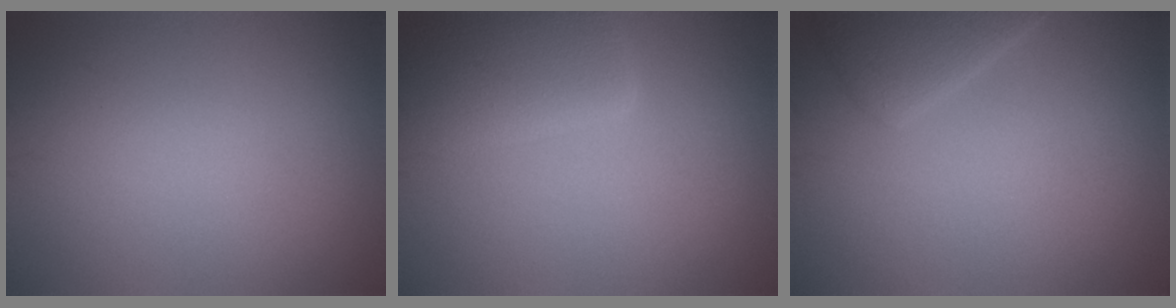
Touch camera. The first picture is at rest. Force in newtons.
{"total": 6.9, "press": 6.9, "slide": 0.4}
{"total": 2.9, "press": 2.9, "slide": 0.2}